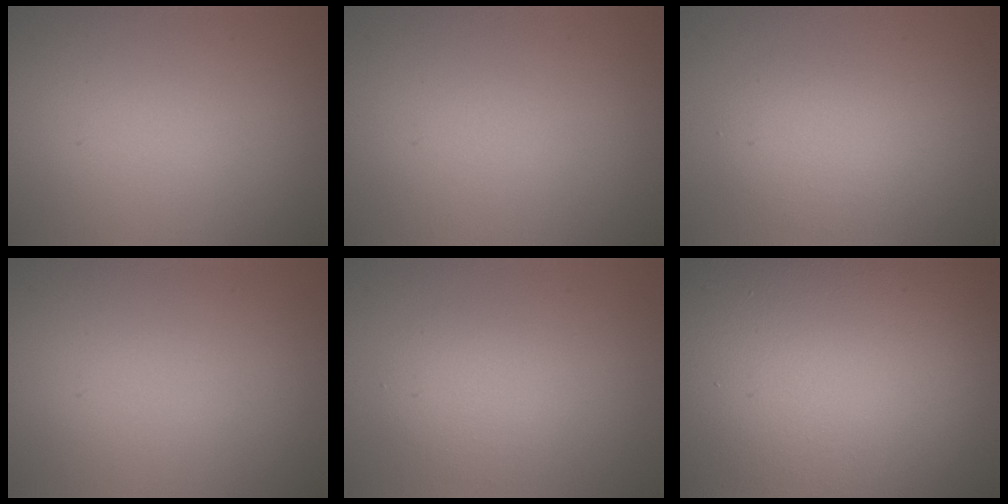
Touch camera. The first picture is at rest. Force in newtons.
{"total": 0.0}
{"total": 2.7, "press": 2.7, "slide": 0.3}
{"total": 0.0}
{"total": 2.7, "press": 2.7, "slide": 0.3}
{"total": 25.5, "press": 25.5, "slide": 1.0}